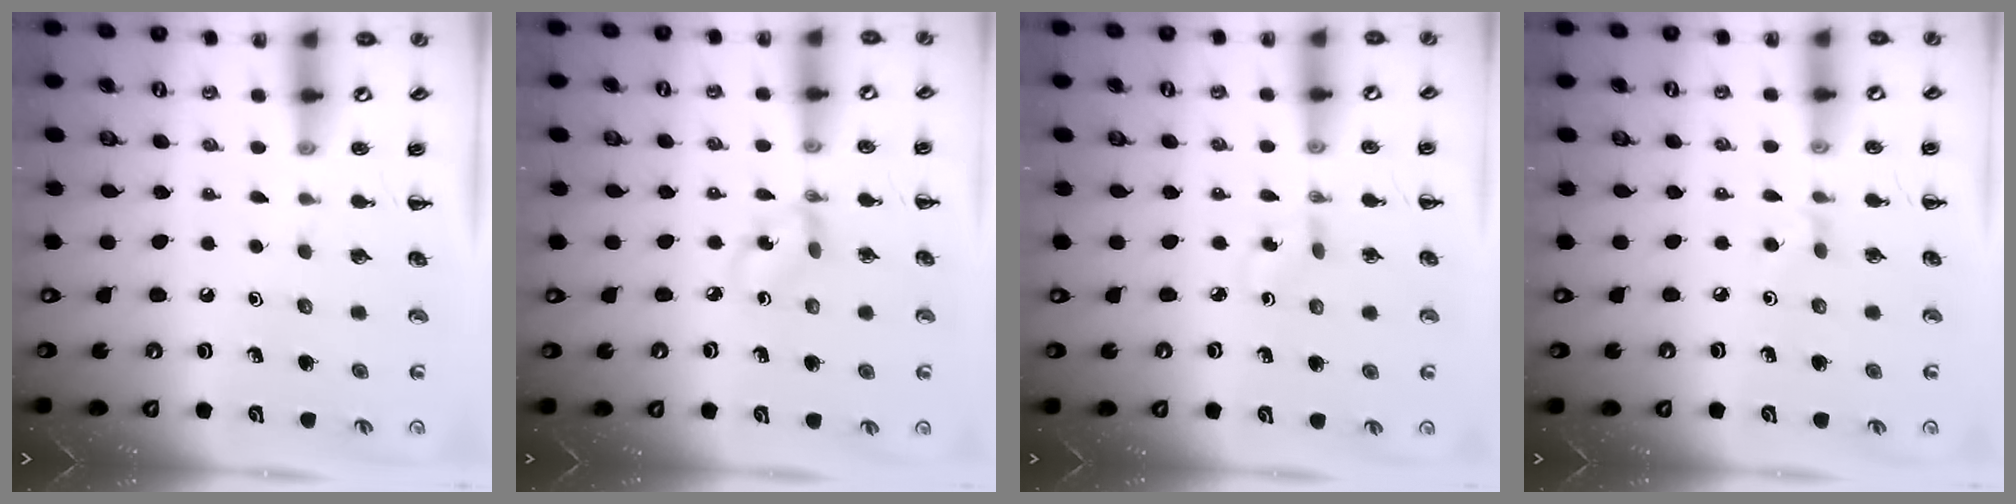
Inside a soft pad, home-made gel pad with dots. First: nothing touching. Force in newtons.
{"total": 2.9, "press": 2.8, "slide": 0.6}
{"total": 1.5, "press": 1.3, "slide": 0.8}
{"total": 3.2, "press": 3.0, "slide": 1.2}